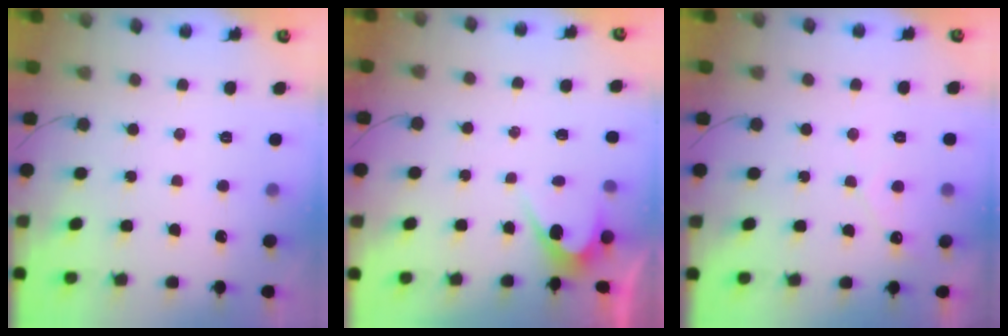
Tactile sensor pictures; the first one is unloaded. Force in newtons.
{"total": 2.6, "press": 2.6, "slide": 0.1}
{"total": 2.7, "press": 2.7, "slide": 0.1}